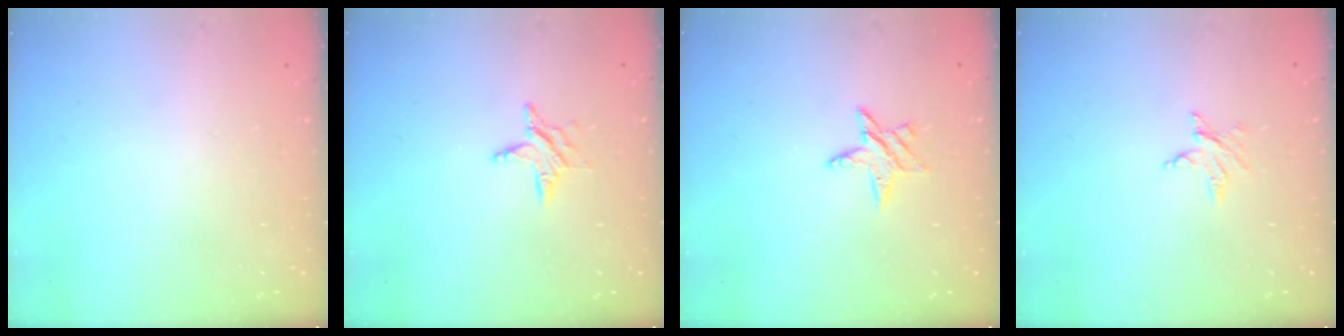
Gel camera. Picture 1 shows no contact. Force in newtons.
{"total": 5.3, "press": 5.3, "slide": 0.5}
{"total": 5.3, "press": 5.2, "slide": 0.6}
{"total": 2.5, "press": 2.5, "slide": 0.4}